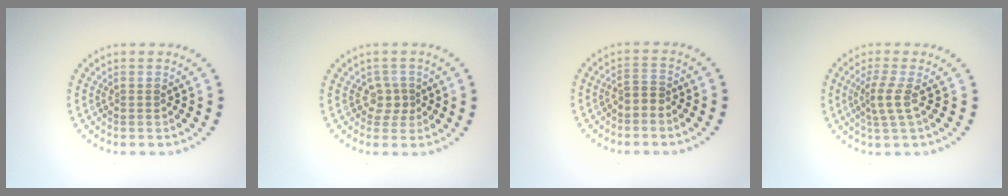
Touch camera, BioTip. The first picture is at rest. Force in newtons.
{"total": 1.8, "press": 1.2, "slide": 1.3}
{"total": 1.4, "press": 1.2, "slide": 0.8}
{"total": 2.3, "press": 1.6, "slide": 1.7}